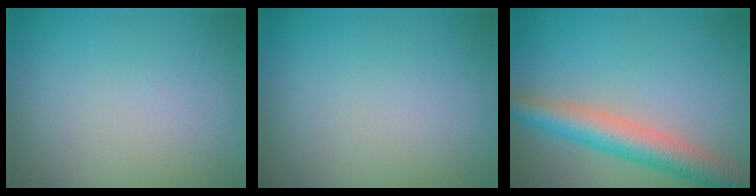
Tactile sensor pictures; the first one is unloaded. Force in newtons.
{"total": 0.0}
{"total": 5.1, "press": 5.1, "slide": 0.2}